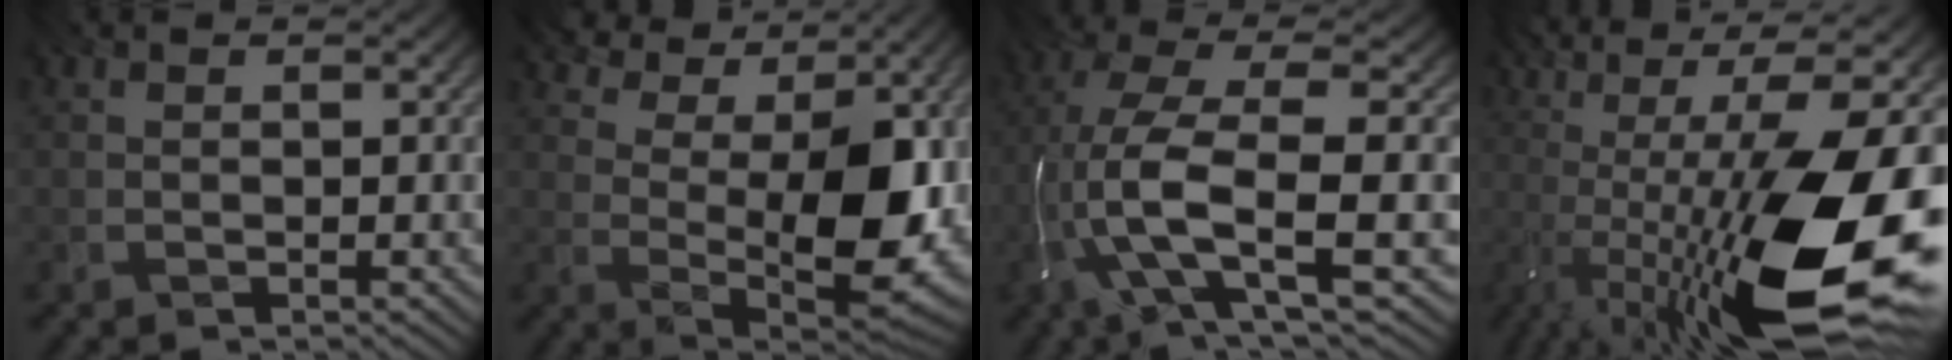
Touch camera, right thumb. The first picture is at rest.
{"total": 12.2, "force": [3.4, 6.2, 9.9], "torque": [-0.167, 0.000, 0.060]}
{"total": 12.6, "force": [-3.9, 3.3, 11.6], "torque": [-0.245, 0.000, -0.077]}
{"total": 20.3, "force": [-5.3, 7.8, 18.0], "torque": [-0.281, -0.003, -0.112]}